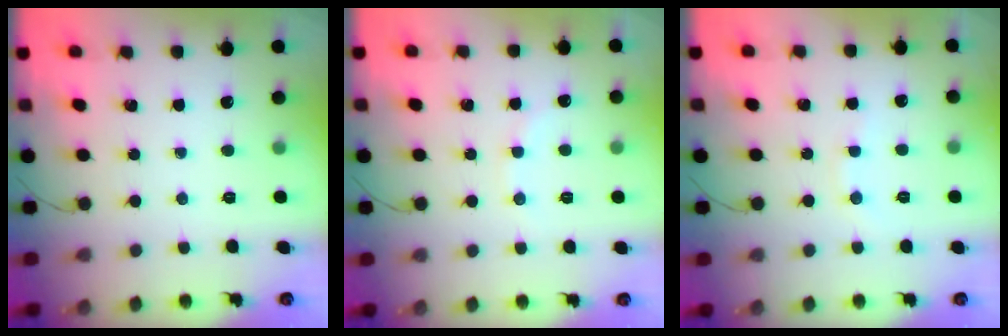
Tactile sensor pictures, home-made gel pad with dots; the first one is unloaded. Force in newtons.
{"total": 3.9, "press": 3.7, "slide": 1.1}
{"total": 5.7, "press": 5.6, "slide": 1.0}